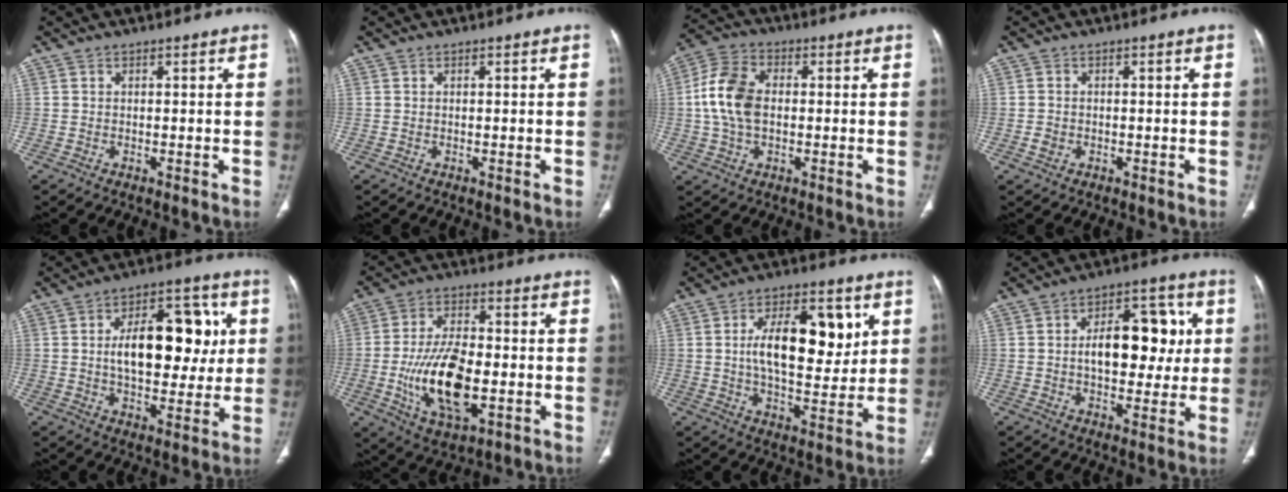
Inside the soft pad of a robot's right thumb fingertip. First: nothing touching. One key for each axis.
{"total": 0.0}
{"total": 10.7, "fx": 0.2, "fy": 7.0, "fz": 8.1, "tx": -0.165, "ty": 0.020, "tz": 0.000}
{"total": 1.5, "fx": -0.5, "fy": 1.3, "fz": 0.7, "tx": -0.011, "ty": 0.004, "tz": -0.008}
{"total": 17.9, "fx": 2.4, "fy": 9.9, "fz": 14.7, "tx": -0.177, "ty": 0.014, "tz": 0.037}
{"total": 16.1, "fx": -3.2, "fy": 8.0, "fz": 13.5, "tx": -0.241, "ty": 0.004, "tz": -0.047}
{"total": 16.1, "fx": 4.0, "fy": 7.8, "fz": 13.5, "tx": -0.179, "ty": -0.013, "tz": 0.066}
{"total": 14.4, "fx": 1.4, "fy": 8.3, "fz": 11.6, "tx": -0.124, "ty": 0.019, "tz": 0.018}